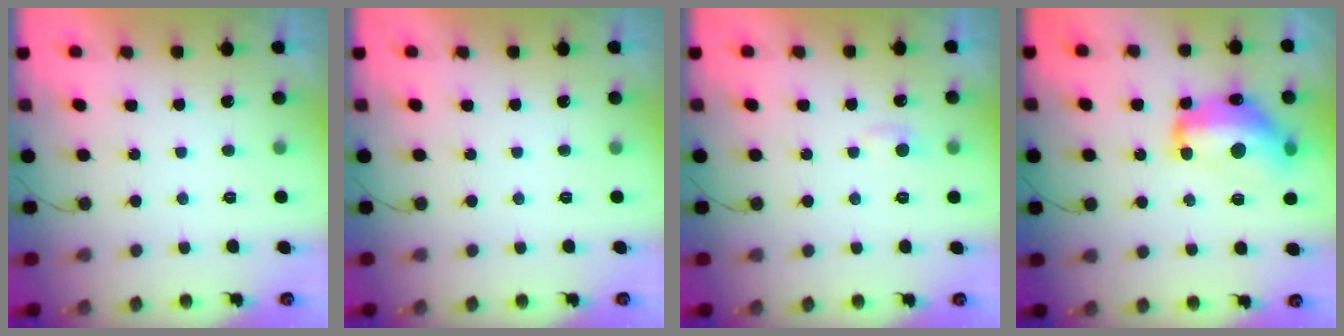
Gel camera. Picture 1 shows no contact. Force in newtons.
{"total": 0.0}
{"total": 3.3, "press": 3.3, "slide": 0.4}
{"total": 16.4, "press": 16.3, "slide": 1.3}